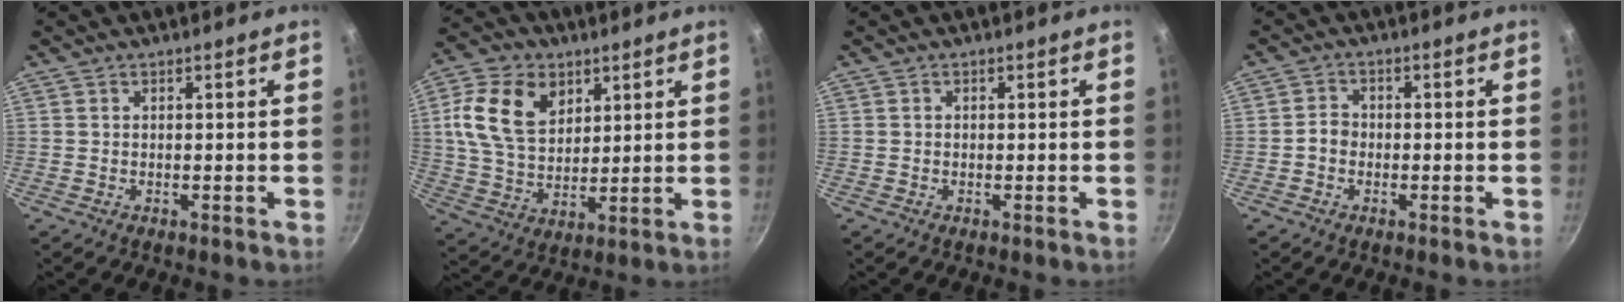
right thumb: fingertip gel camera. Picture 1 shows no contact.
{"total": 14.7, "force": [5.2, 10.2, 9.2], "torque": [-0.150, -0.011, 0.093]}
{"total": 0.6, "force": [0.0, 0.5, 0.2], "torque": [-0.001, 0.003, 0.000]}
{"total": 2.6, "force": [-0.8, 2.2, 1.3], "torque": [-0.013, 0.017, -0.020]}